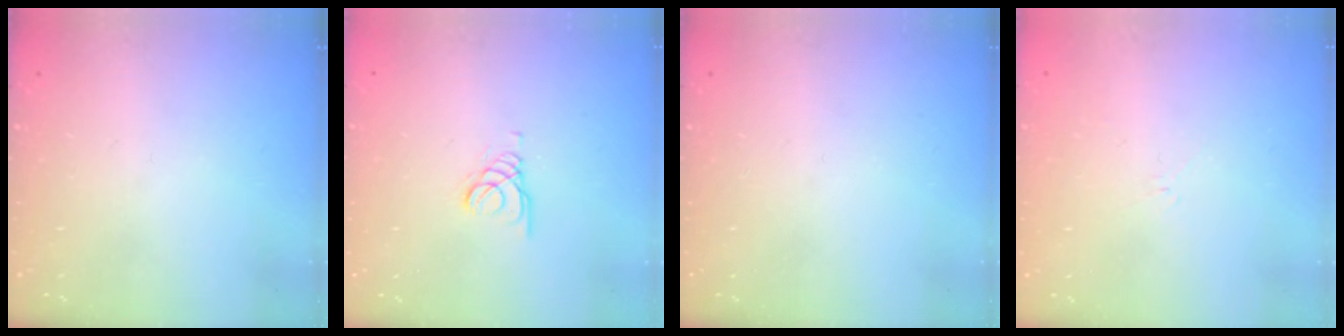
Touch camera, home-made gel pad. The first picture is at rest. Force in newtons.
{"total": 1.5, "press": 1.5, "slide": 0.1}
{"total": 0.0}
{"total": 2.6, "press": 2.5, "slide": 0.6}